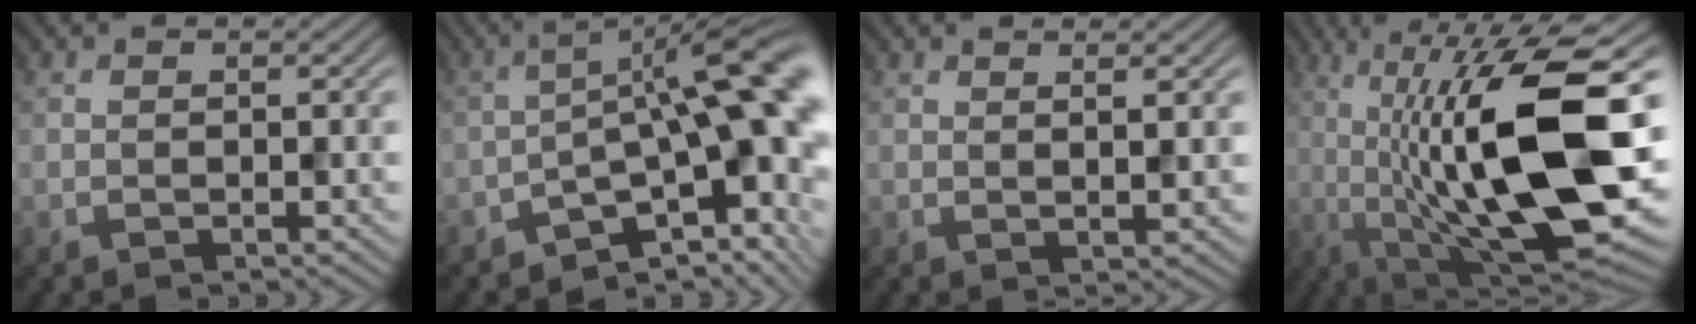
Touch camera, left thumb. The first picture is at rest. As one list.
[{"total": 14.6, "force": [-3.3, 4.9, 13.4], "torque": [-0.173, 0.012, -0.056]}, {"total": 2.1, "force": [1.1, 0.4, 1.7], "torque": [-0.028, 0.002, 0.016]}, {"total": 18.4, "force": [-0.1, 5.6, 17.6], "torque": [-0.292, 0.022, -0.004]}]